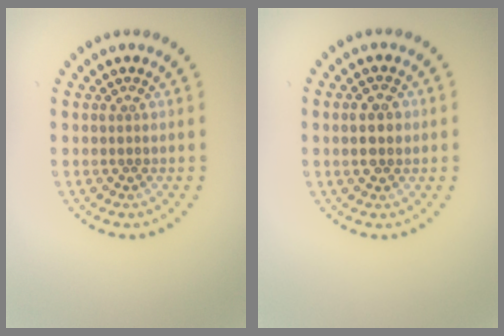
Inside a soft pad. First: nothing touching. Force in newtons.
{"total": 2.9, "press": 2.9, "slide": 0.1}